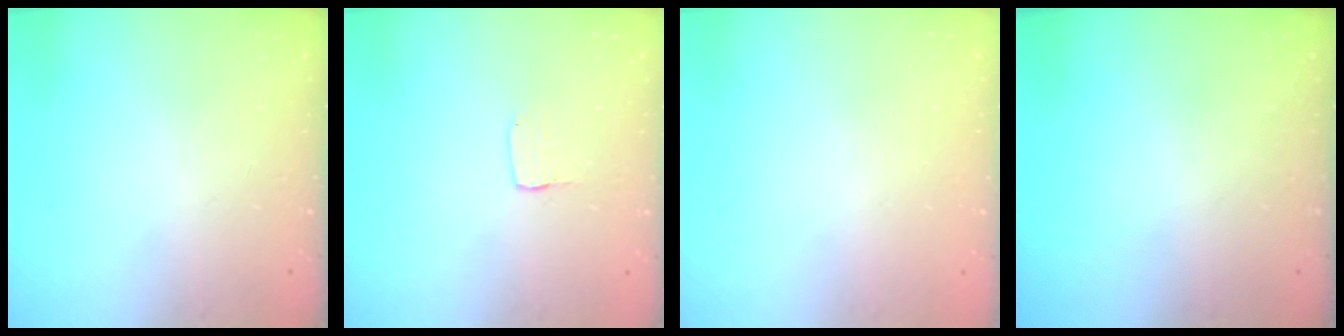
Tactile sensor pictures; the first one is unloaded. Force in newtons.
{"total": 1.3, "press": 1.2, "slide": 0.1}
{"total": 0.0}
{"total": 0.0}